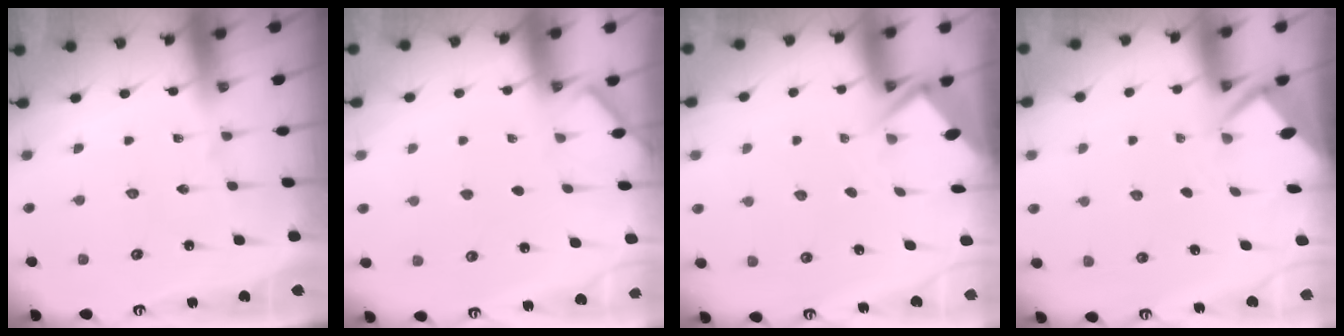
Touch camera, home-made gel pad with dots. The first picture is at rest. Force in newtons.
{"total": 2.0, "press": 1.9, "slide": 0.3}
{"total": 3.0, "press": 2.9, "slide": 0.4}
{"total": 2.4, "press": 2.4, "slide": 0.1}